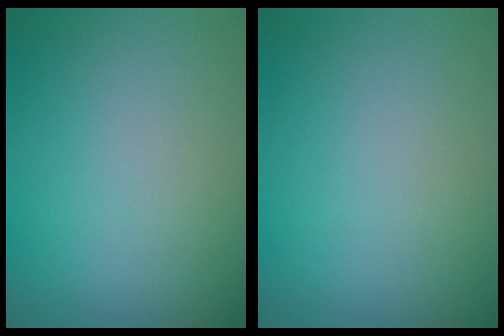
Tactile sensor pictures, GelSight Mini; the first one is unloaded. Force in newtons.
{"total": 0.0}